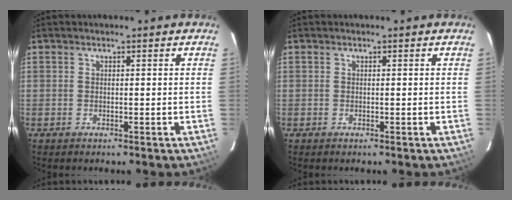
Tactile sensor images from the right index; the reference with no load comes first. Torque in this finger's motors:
{"motor_torque": [0.04, 0.06, 0.01, 0.00]}